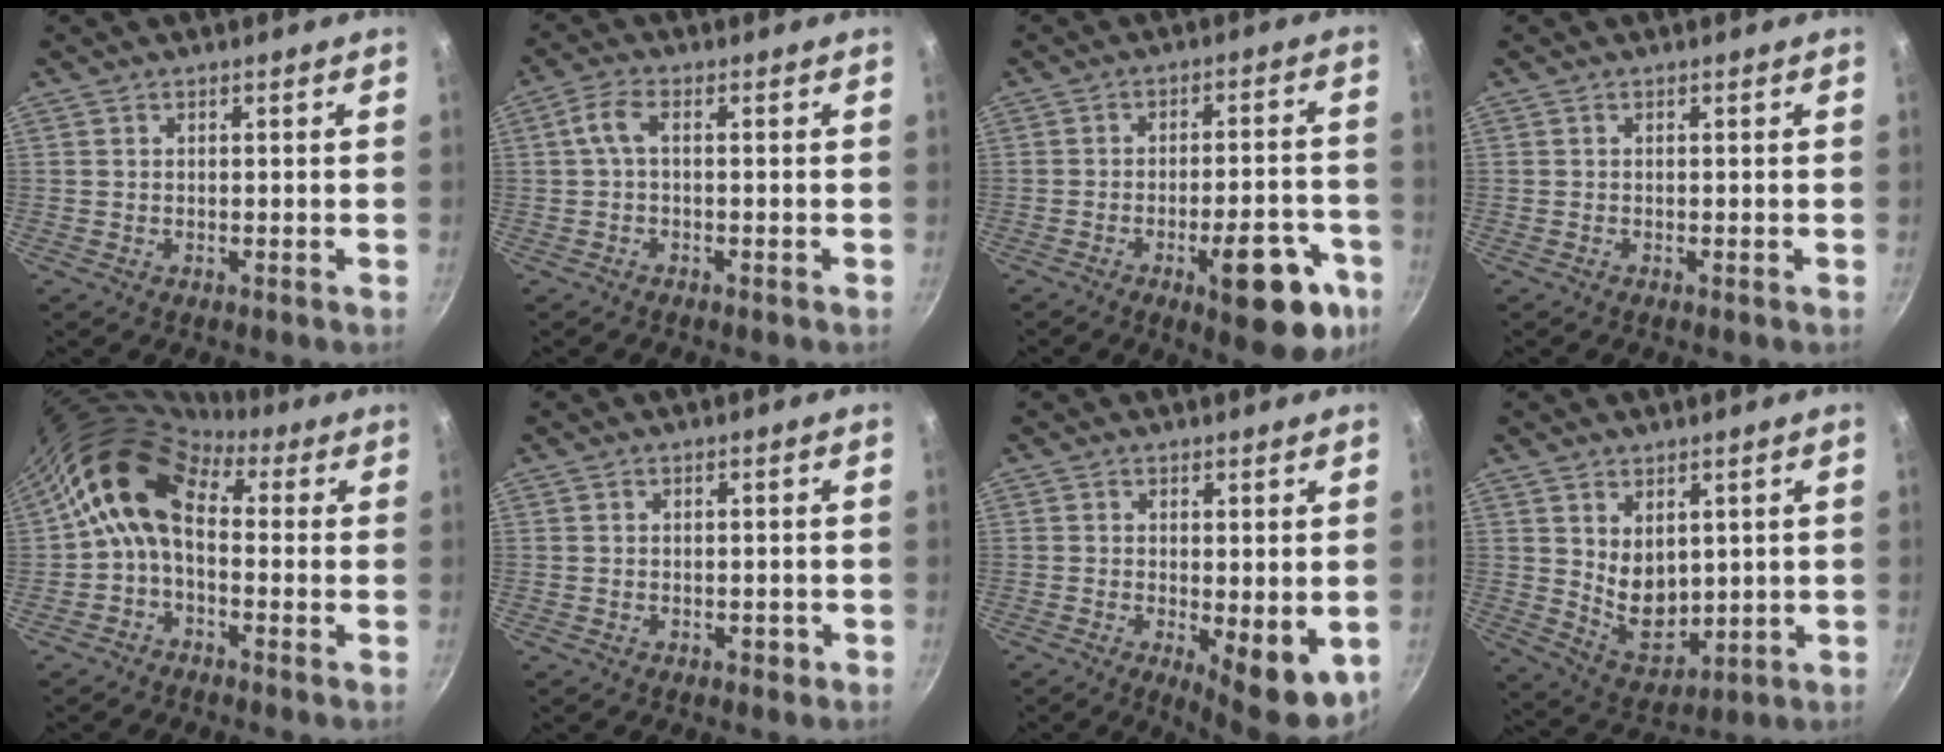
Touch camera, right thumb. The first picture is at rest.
{"total": 3.5, "force": [-0.5, 1.2, 3.2], "torque": [-0.085, 0.013, -0.016]}
{"total": 15.6, "force": [-7.1, 5.5, 12.8], "torque": [-0.121, 0.034, -0.090]}
{"total": 0.0}
{"total": 11.0, "force": [1.3, 7.4, 8.0], "torque": [-0.137, 0.024, -0.002]}
{"total": 1.1, "force": [-0.5, 0.8, 0.6], "torque": [-0.003, 0.005, -0.004]}
{"total": 8.3, "force": [-1.0, 3.1, 7.7], "torque": [-0.087, -0.011, -0.004]}
{"total": 8.8, "force": [2.5, 5.9, 6.0], "torque": [-0.077, -0.035, 0.063]}